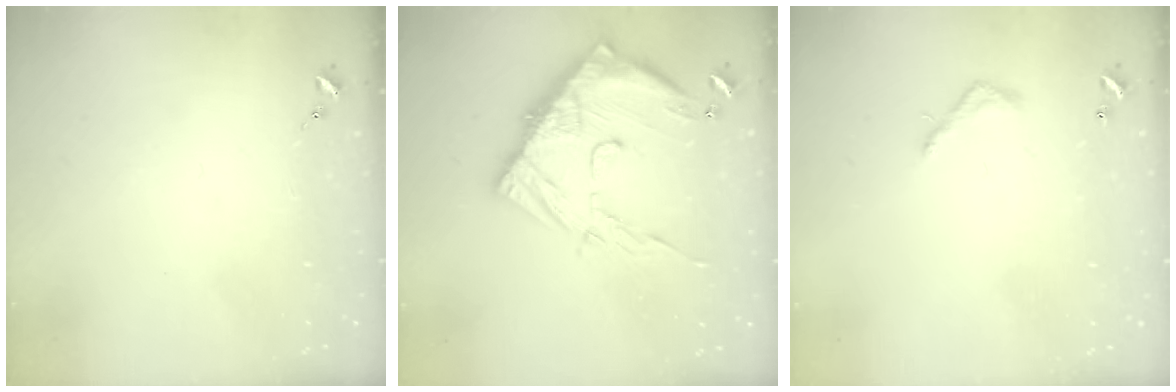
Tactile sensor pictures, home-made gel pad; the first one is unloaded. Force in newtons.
{"total": 19.6, "press": 19.5, "slide": 2.0}
{"total": 4.1, "press": 4.1, "slide": 0.3}